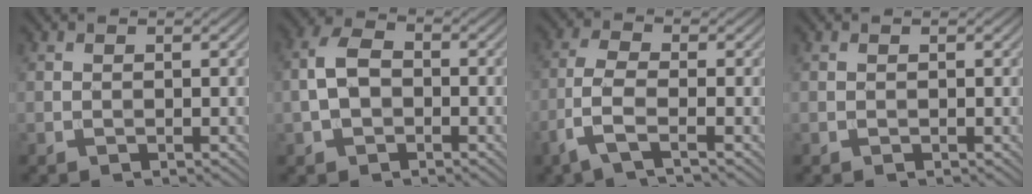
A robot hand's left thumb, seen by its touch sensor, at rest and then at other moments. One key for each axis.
{"total": 4.8, "fx": -0.9, "fy": 3.2, "fz": 3.5, "tx": -0.080, "ty": 0.009, "tz": -0.024}
{"total": 4.7, "fx": -2.3, "fy": 1.3, "fz": 3.9, "tx": -0.094, "ty": 0.000, "tz": -0.060}
{"total": 0.0}